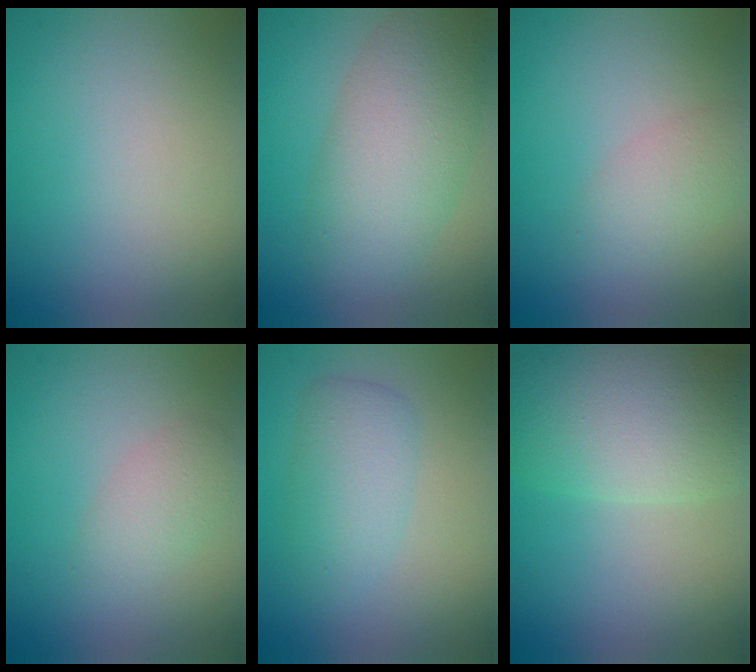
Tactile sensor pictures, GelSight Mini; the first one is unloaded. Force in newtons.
{"total": 6.8, "press": 6.8, "slide": 0.3}
{"total": 2.2, "press": 2.2, "slide": 0.1}
{"total": 2.1, "press": 2.1, "slide": 0.1}
{"total": 3.2, "press": 3.2, "slide": 0.1}
{"total": 8.2, "press": 8.1, "slide": 0.6}